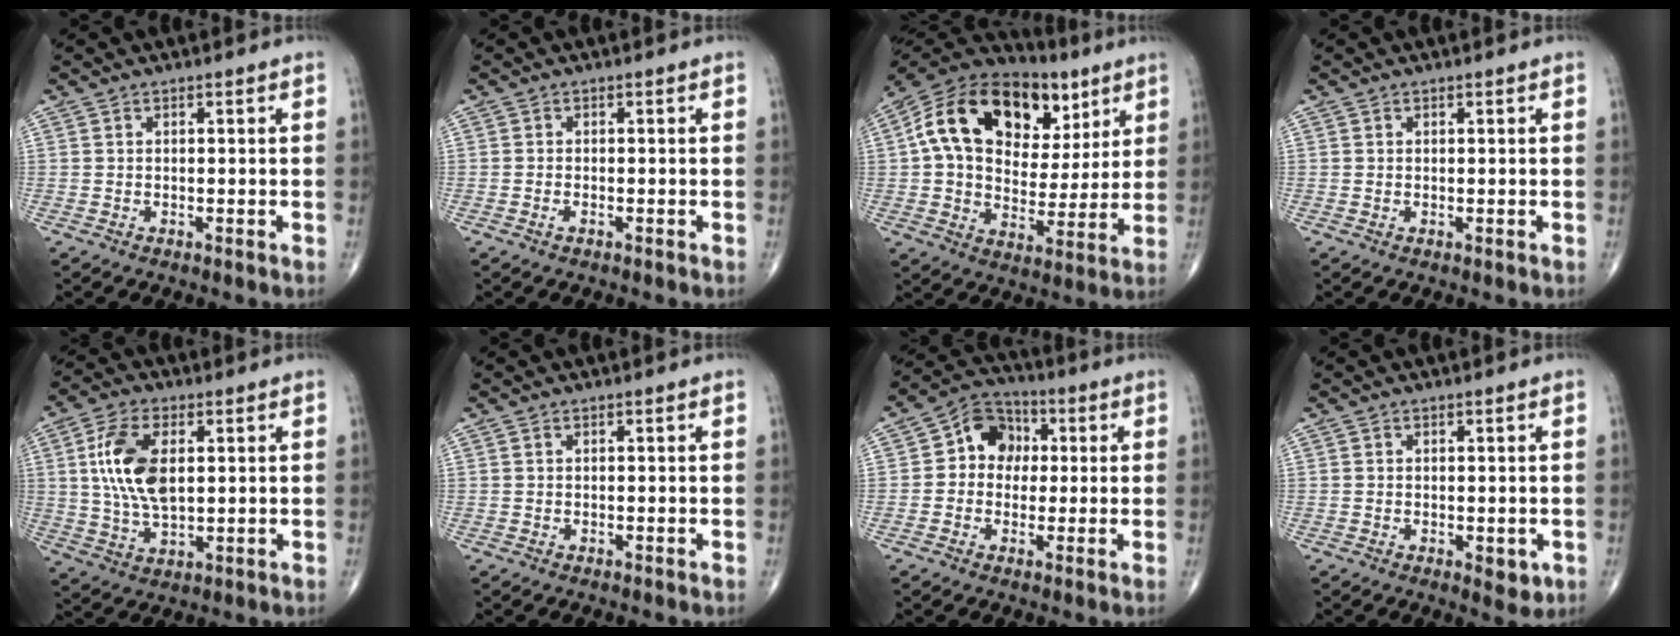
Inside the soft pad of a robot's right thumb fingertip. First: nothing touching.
{"total": 0.8, "force": [-0.5, 0.4, 0.6], "torque": [-0.013, 0.002, -0.008]}
{"total": 24.7, "force": [8.7, 16.0, 16.7], "torque": [-0.259, 0.018, 0.140]}
{"total": 0.0}
{"total": 12.2, "force": [2.3, 6.3, 10.1], "torque": [-0.198, -0.004, 0.046]}
{"total": 0.0}
{"total": 9.2, "force": [1.1, 7.7, 4.9], "torque": [-0.043, 0.020, 0.002]}
{"total": 3.2, "force": [-0.7, 1.8, 2.6], "torque": [-0.021, -0.006, -0.004]}